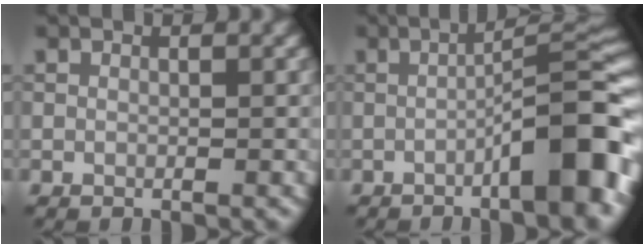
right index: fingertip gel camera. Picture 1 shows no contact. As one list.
[{"total": 9.6, "force": [-3.0, 2.0, 8.9], "torque": [-0.110, 0.016, -0.049]}]